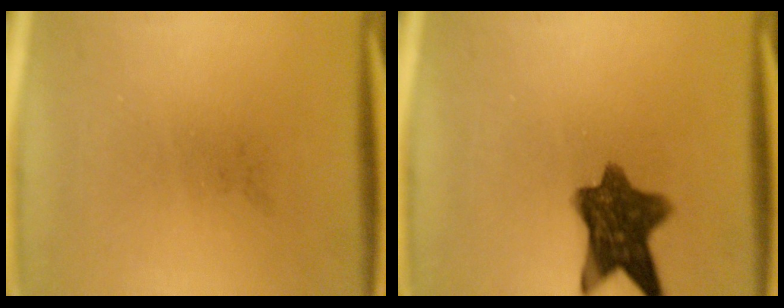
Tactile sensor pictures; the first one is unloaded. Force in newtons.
{"total": 9.5}